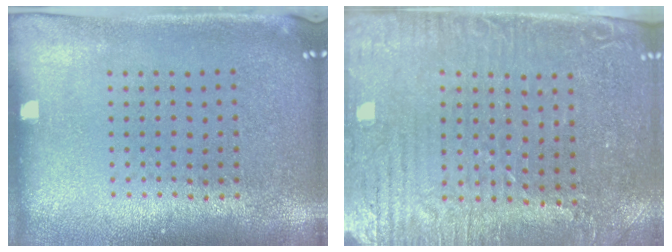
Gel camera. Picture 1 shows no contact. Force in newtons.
{"total": 3.8, "press": 3.4, "slide": 1.9}